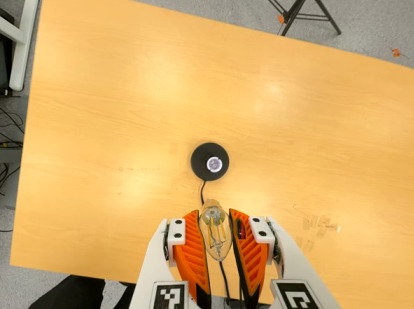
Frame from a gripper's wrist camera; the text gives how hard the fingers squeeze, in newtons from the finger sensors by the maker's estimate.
{"total": 19.0, "left": 22.2, "right": 15.7}